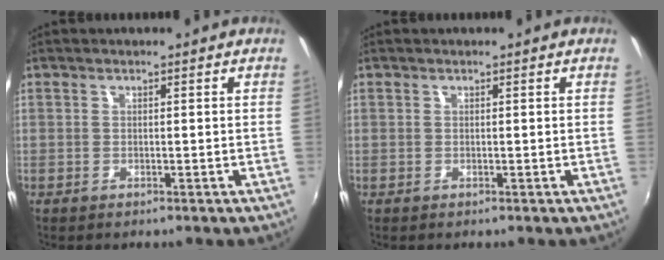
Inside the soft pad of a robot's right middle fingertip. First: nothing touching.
{"total": 0.0}